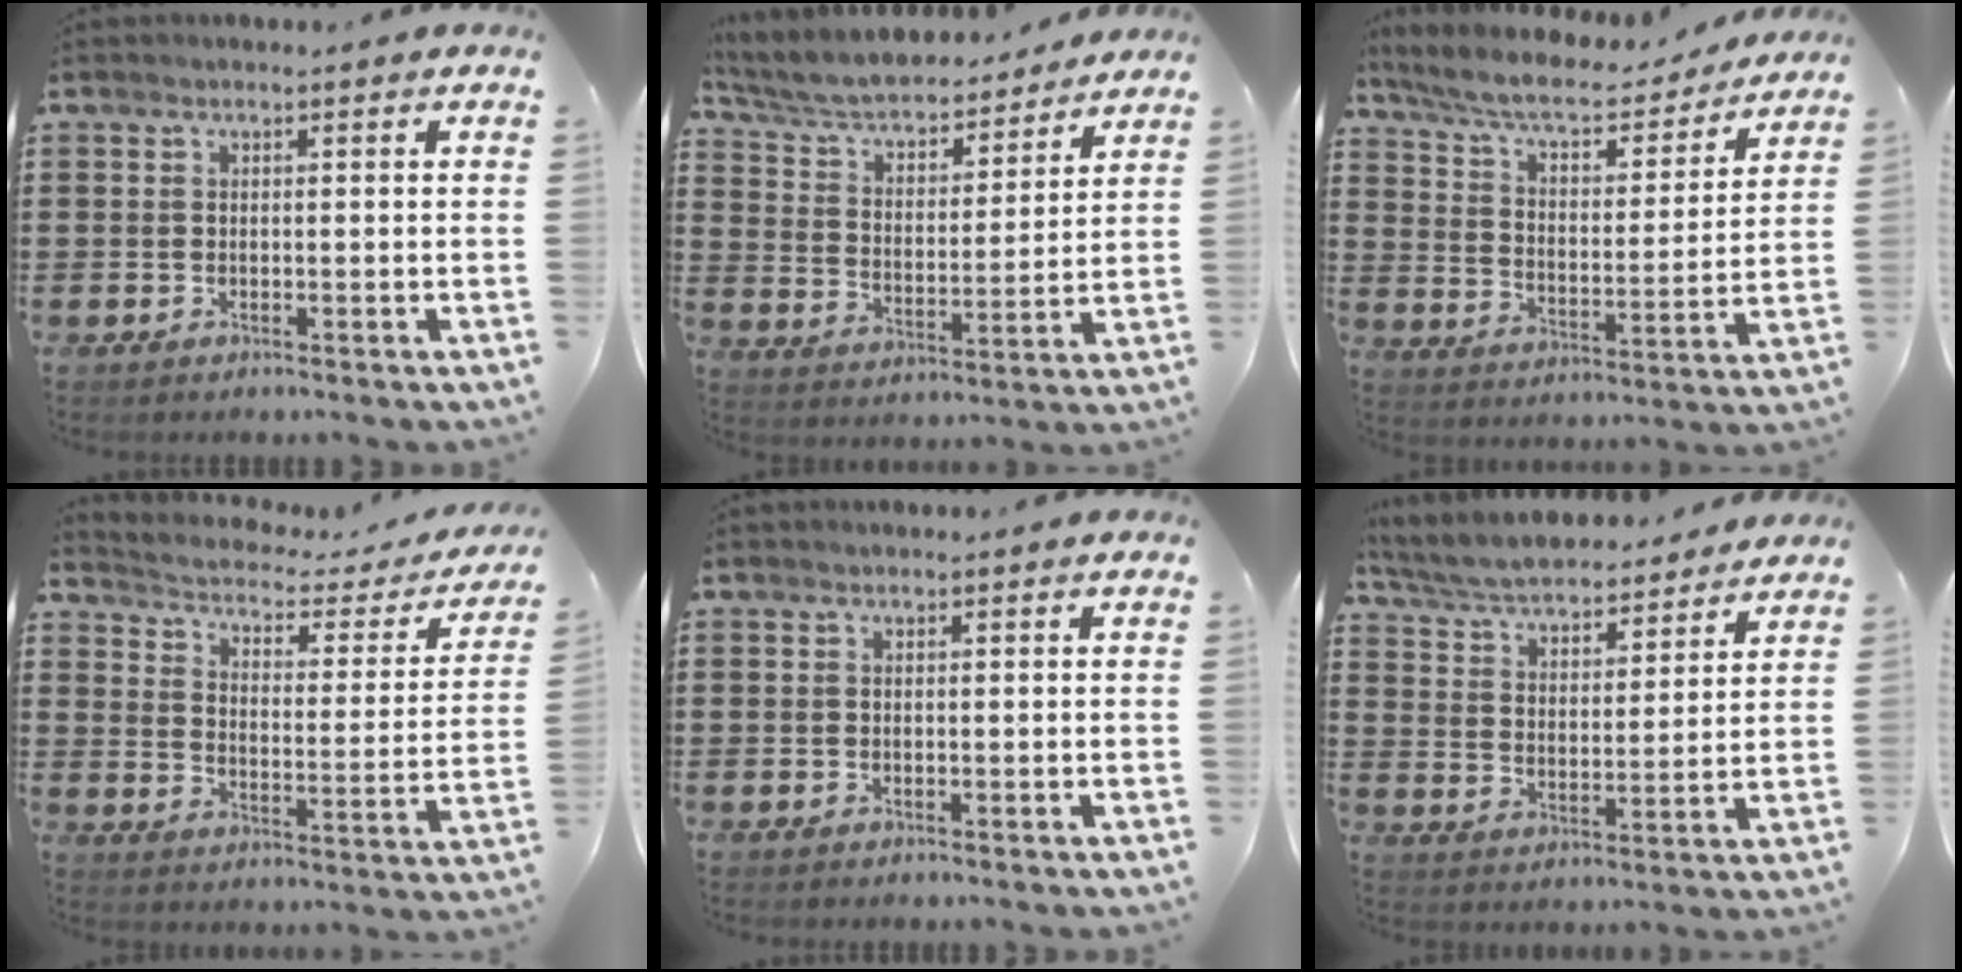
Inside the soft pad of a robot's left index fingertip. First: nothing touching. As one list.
[{"total": 5.0, "force": [4.5, 1.1, 1.9], "torque": [-0.058, -0.032, 0.070]}, {"total": 7.6, "force": [6.6, 1.4, 3.5], "torque": [-0.096, -0.036, 0.111]}, {"total": 2.3, "force": [1.9, 0.8, 1.0], "torque": [-0.037, -0.025, 0.022]}, {"total": 0.0}, {"total": 5.6, "force": [5.4, 0.5, 1.4], "torque": [-0.054, -0.034, 0.091]}]